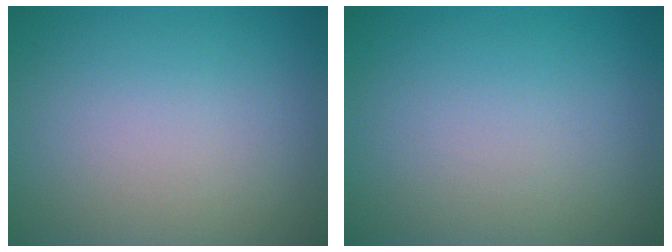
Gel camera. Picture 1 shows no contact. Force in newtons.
{"total": 0.0}